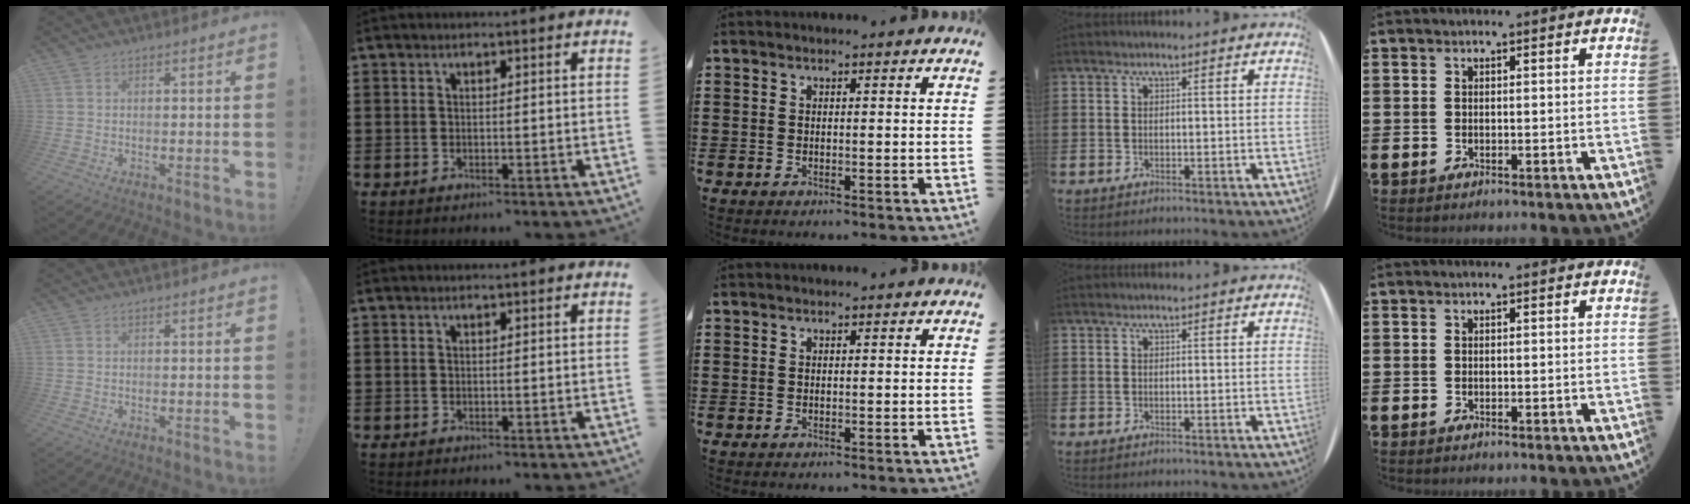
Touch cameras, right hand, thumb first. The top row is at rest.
{}